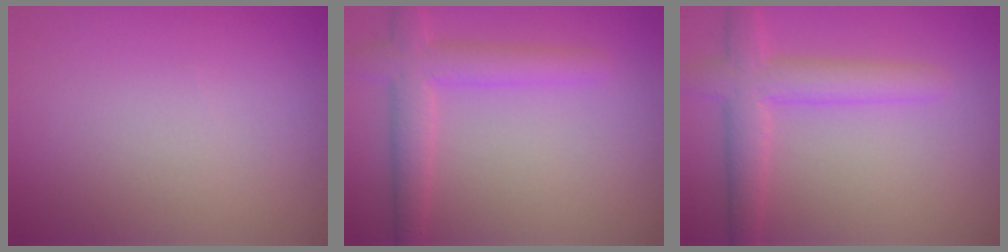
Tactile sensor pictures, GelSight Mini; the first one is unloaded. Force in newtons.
{"total": 4.1, "press": 4.1, "slide": 0.1}
{"total": 4.4, "press": 4.4, "slide": 0.2}